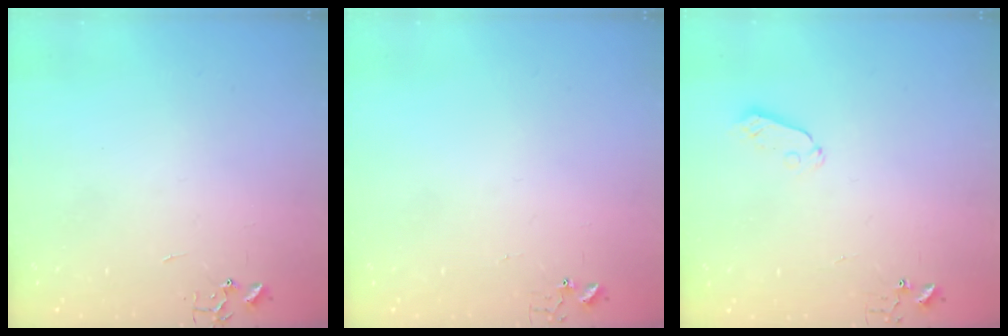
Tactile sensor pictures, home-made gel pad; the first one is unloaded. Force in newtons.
{"total": 5.0, "press": 5.0, "slide": 0.3}
{"total": 5.0, "press": 5.0, "slide": 0.4}